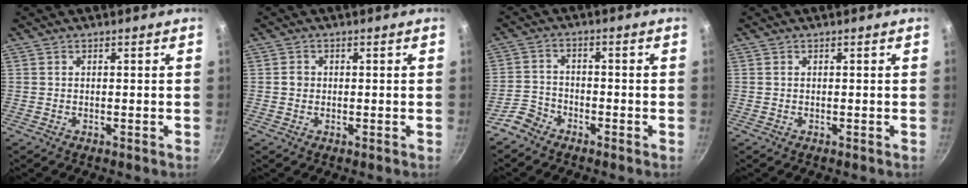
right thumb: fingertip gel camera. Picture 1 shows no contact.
{"total": 1.5, "force": [0.0, 1.4, 0.6], "torque": [-0.004, 0.008, -0.001]}
{"total": 4.1, "force": [-3.3, 2.3, 0.9], "torque": [-0.014, 0.036, -0.070]}
{"total": 0.0}